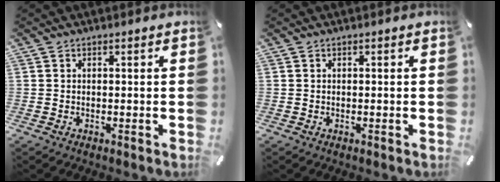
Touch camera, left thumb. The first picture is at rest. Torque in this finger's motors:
{"motor_torque": [0.00, 0.00, -0.01, 0.00, 0.00]}